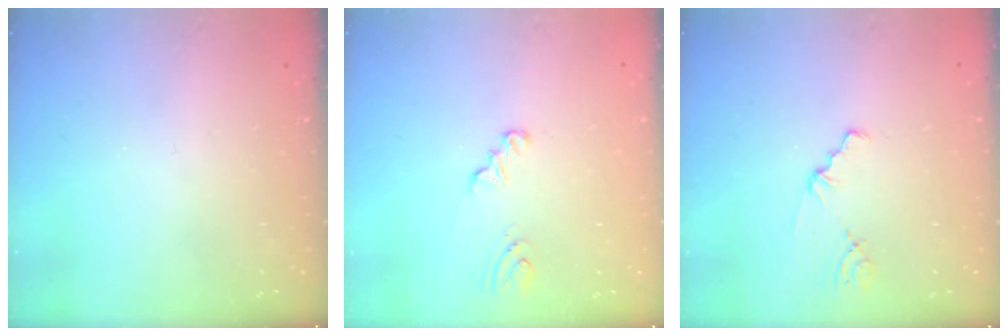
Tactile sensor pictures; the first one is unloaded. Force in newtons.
{"total": 2.5, "press": 2.5, "slide": 0.3}
{"total": 1.4, "press": 1.3, "slide": 0.3}